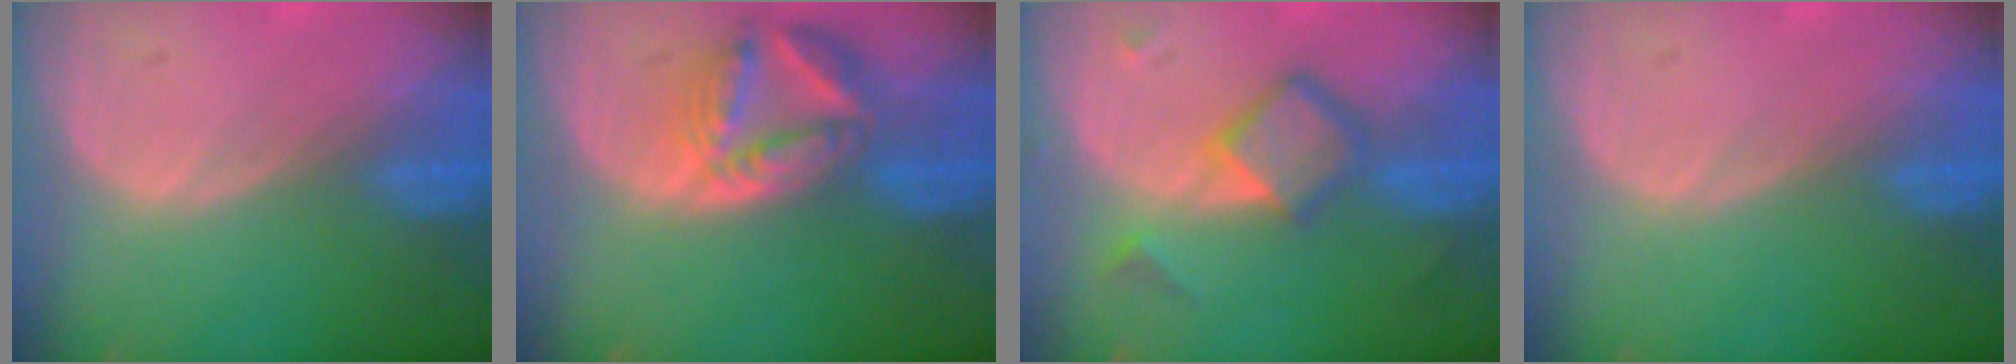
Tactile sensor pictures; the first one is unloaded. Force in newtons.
{"total": 8.1, "press": 7.2, "slide": 3.7}
{"total": 6.6, "press": 5.7, "slide": 3.3}
{"total": 0.0}